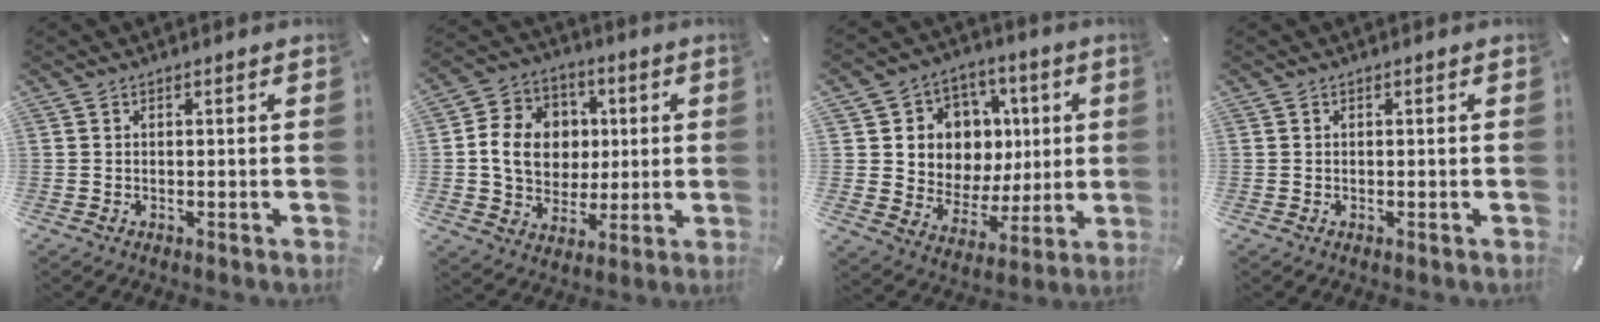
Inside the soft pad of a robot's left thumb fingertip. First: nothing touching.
{"total": 12.7, "force": [0.8, 11.4, 5.6], "torque": [-0.104, 0.013, 0.022]}
{"total": 11.4, "force": [1.7, 11.1, 1.8], "torque": [-0.026, -0.021, 0.049]}
{"total": 0.0}